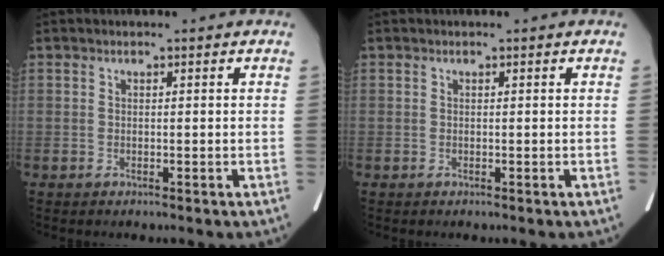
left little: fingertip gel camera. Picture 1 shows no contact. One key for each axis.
{"total": 0.0}